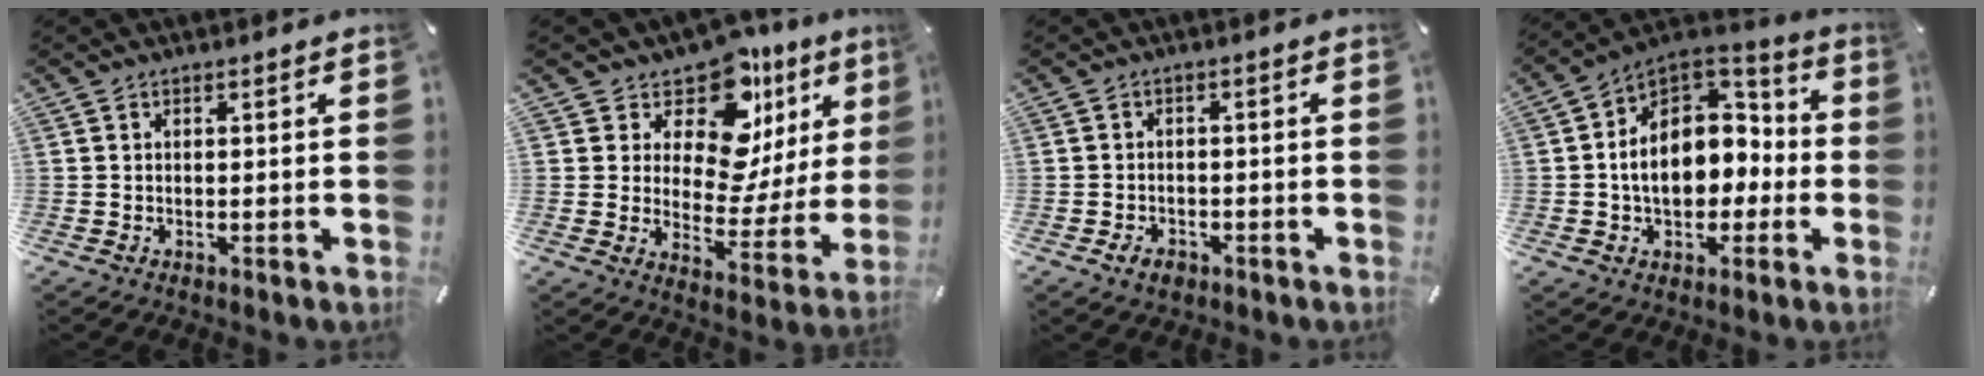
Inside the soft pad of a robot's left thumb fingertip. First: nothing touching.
{"total": 14.5, "force": [9.9, 8.1, 6.9], "torque": [-0.094, -0.098, 0.168]}
{"total": 3.4, "force": [-1.8, 2.4, 1.6], "torque": [-0.033, 0.006, -0.035]}
{"total": 14.9, "force": [-0.7, 11.6, 9.3], "torque": [-0.149, 0.003, -0.009]}